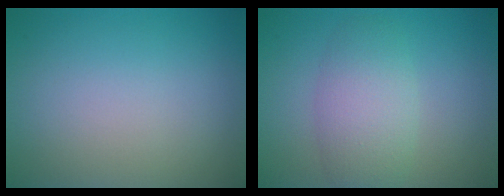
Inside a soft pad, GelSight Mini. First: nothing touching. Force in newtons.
{"total": 4.2, "press": 4.2, "slide": 0.1}